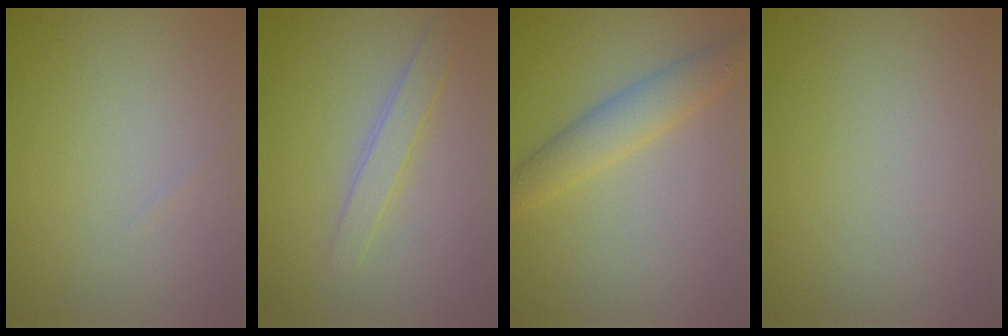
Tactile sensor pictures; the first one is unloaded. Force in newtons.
{"total": 2.0, "press": 2.0, "slide": 0.1}
{"total": 3.0, "press": 3.0, "slide": 0.1}
{"total": 0.0}